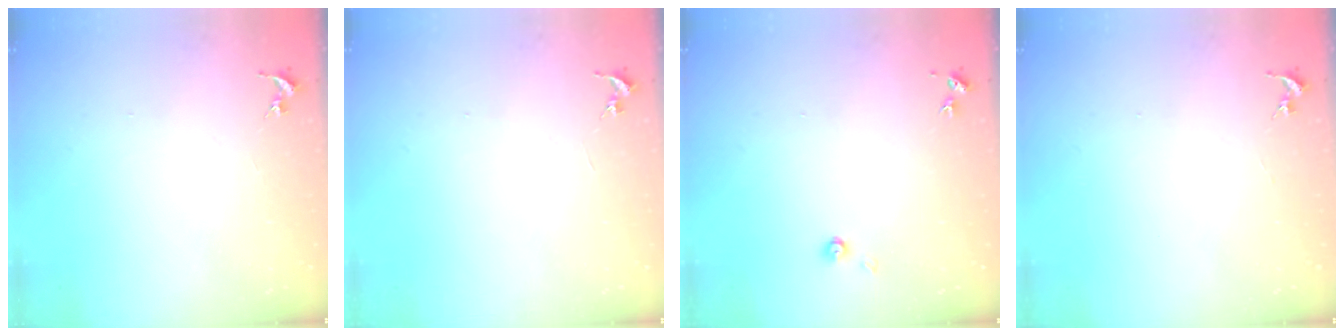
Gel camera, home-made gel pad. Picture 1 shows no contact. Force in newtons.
{"total": 0.0}
{"total": 3.3, "press": 3.3, "slide": 0.2}
{"total": 0.0}